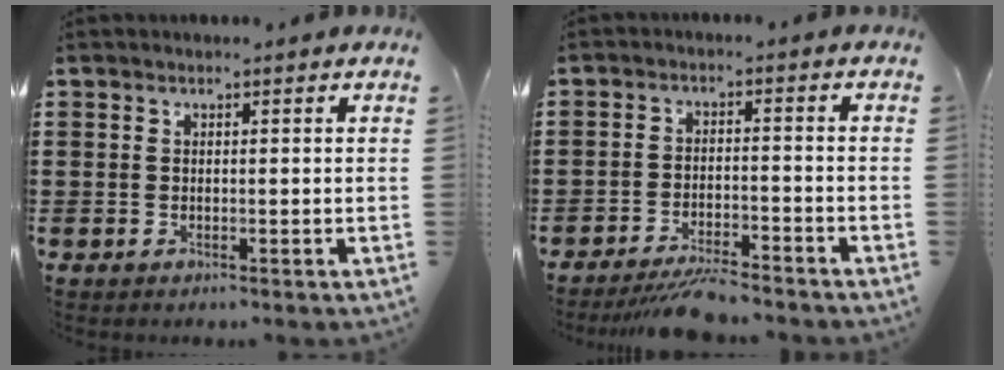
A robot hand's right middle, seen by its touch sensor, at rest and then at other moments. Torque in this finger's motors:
{"motor_torque": [0.57, 0.02, 0.19, 0.12]}